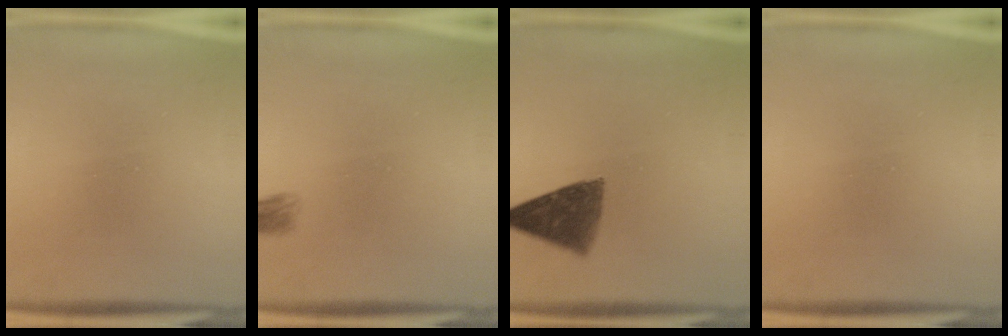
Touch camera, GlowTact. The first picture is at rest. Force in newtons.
{"total": 1.6}
{"total": 9.2}
{"total": 0.0}